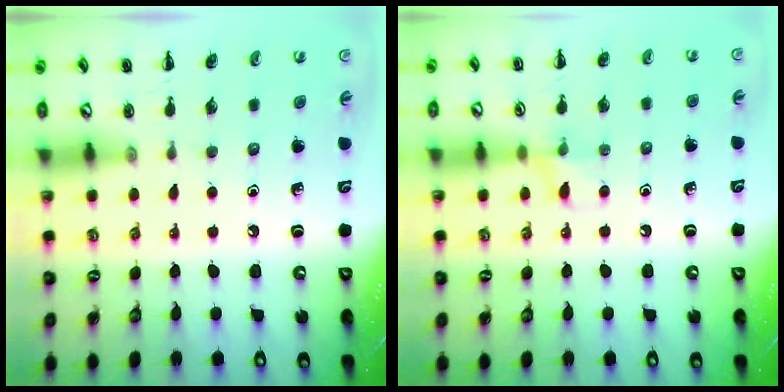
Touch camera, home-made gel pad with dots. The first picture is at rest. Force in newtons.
{"total": 6.8, "press": 6.6, "slide": 1.6}